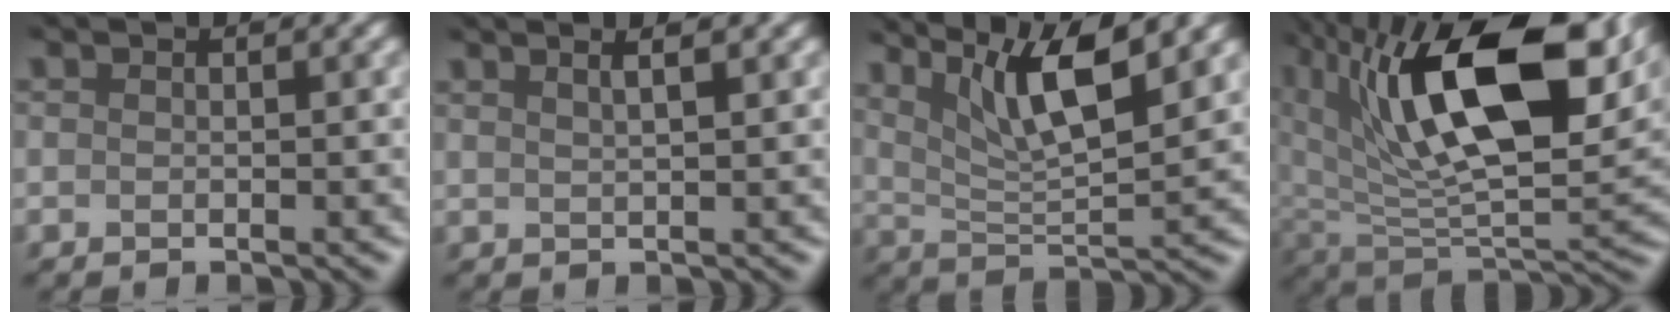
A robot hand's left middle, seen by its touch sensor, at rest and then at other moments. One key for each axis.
{"total": 2.8, "fx": 2.0, "fy": 1.1, "fz": 1.6, "tx": 0.004, "ty": 0.022, "tz": -0.003}
{"total": 6.6, "fx": 4.5, "fy": 1.1, "fz": 4.6, "tx": -0.081, "ty": 0.000, "tz": 0.080}
{"total": 14.3, "fx": 6.9, "fy": 6.9, "fz": 10.5, "tx": -0.195, "ty": -0.003, "tz": 0.128}